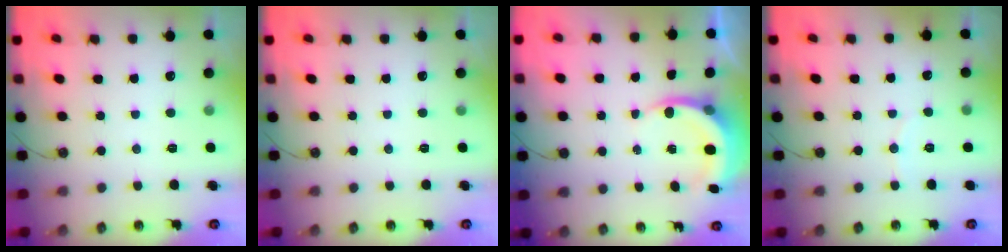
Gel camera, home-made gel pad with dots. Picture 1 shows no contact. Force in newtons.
{"total": 0.0}
{"total": 4.8, "press": 4.8, "slide": 0.3}
{"total": 2.7, "press": 2.7, "slide": 0.3}